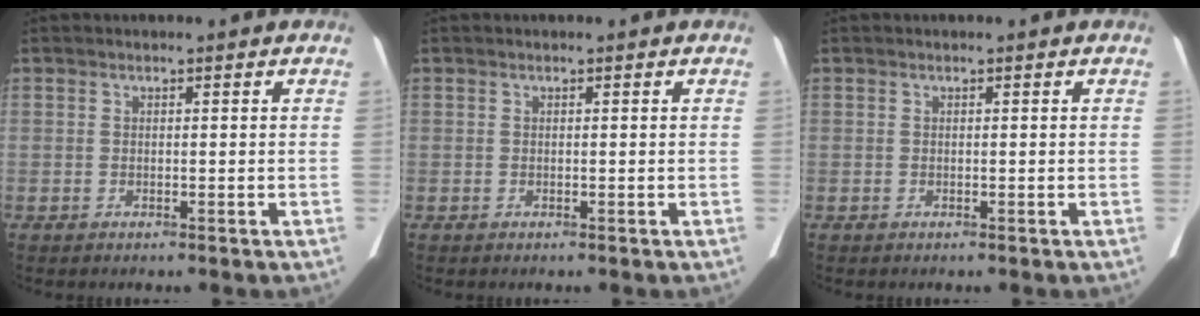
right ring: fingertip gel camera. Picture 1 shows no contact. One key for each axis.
{"total": 0.0}
{"total": 0.0}